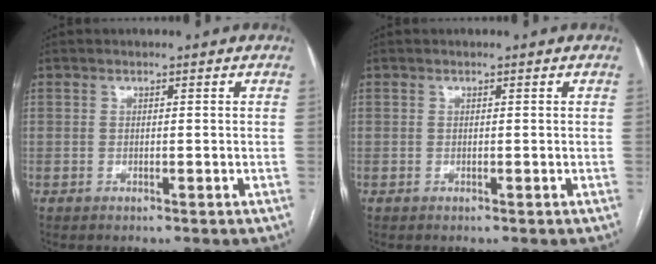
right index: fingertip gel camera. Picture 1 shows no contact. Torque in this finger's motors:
{"motor_torque": [0.04, 0.03, 0.02, 0.00]}